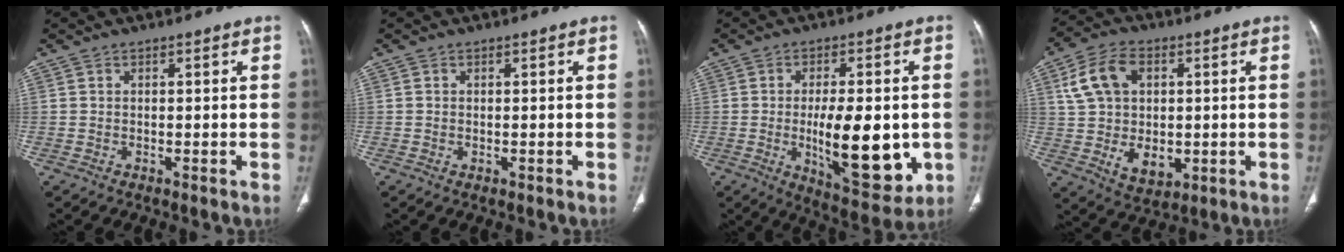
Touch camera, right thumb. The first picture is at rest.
{"total": 0.0}
{"total": 16.6, "force": [-2.4, 6.8, 14.9], "torque": [-0.197, -0.018, -0.024]}
{"total": 14.2, "force": [1.5, 10.0, 9.9], "torque": [-0.148, 0.002, 0.037]}